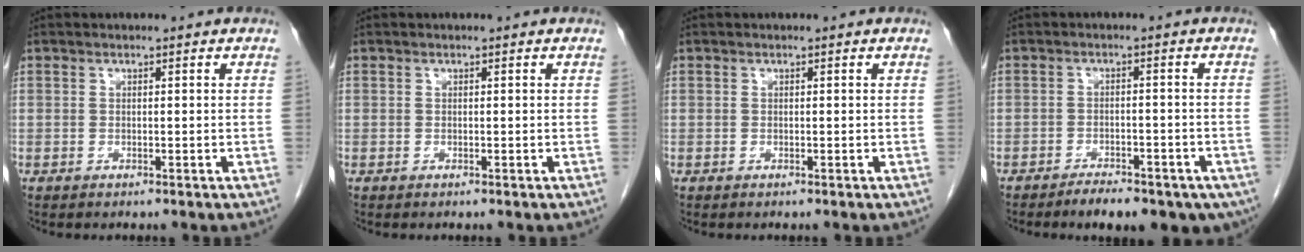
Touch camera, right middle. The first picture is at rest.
{"total": 0.0}
{"total": 0.0}
{"total": 10.4, "force": [-7.3, 4.1, 6.2], "torque": [-0.068, 0.002, -0.098]}